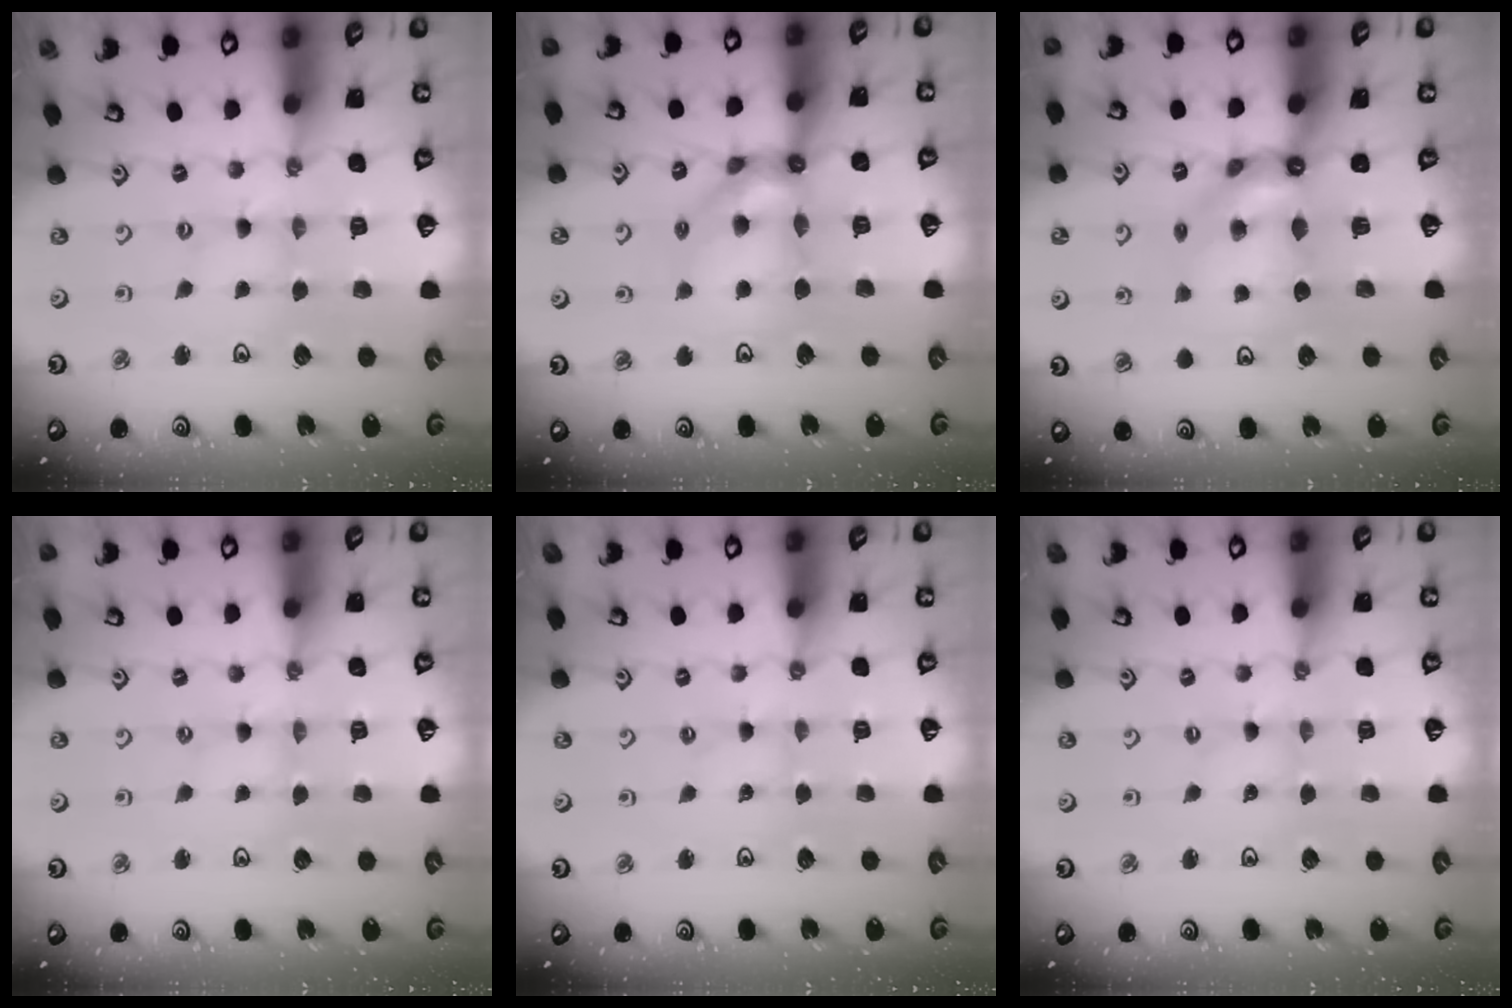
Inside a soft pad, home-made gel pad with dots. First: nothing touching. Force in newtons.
{"total": 10.9, "press": 10.8, "slide": 1.6}
{"total": 9.0, "press": 8.9, "slide": 1.5}
{"total": 0.0}
{"total": 0.0}
{"total": 0.0}